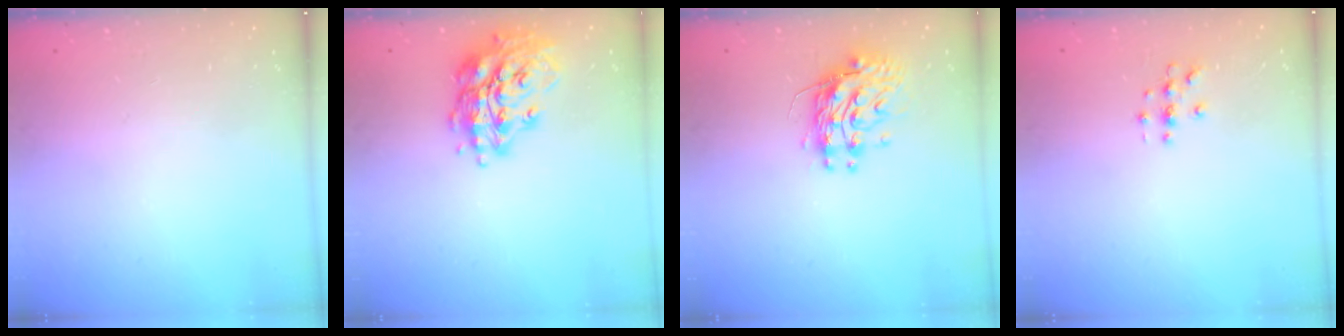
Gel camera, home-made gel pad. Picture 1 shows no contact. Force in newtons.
{"total": 16.1, "press": 15.9, "slide": 2.1}
{"total": 10.8, "press": 10.7, "slide": 0.9}
{"total": 2.9, "press": 2.9, "slide": 0.3}